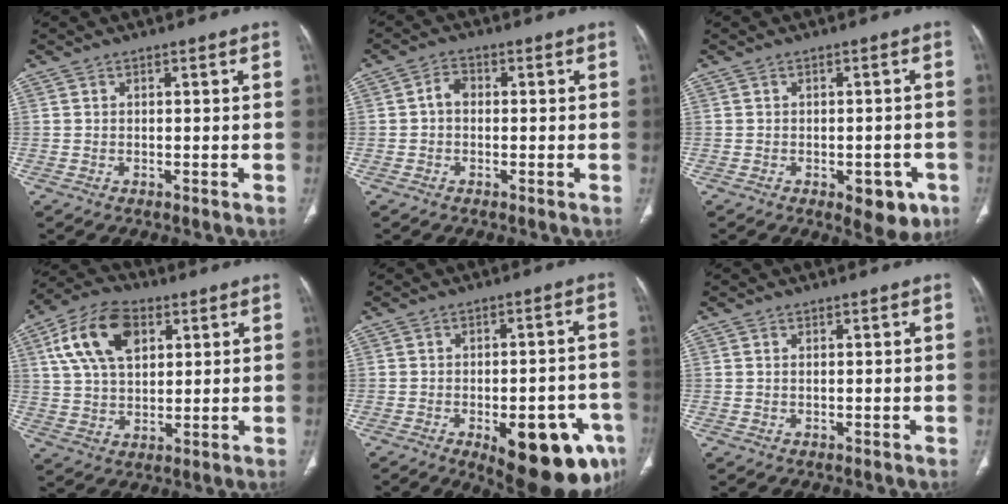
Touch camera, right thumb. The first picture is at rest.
{"total": 2.8, "force": [-0.2, 2.1, 1.9], "torque": [-0.026, 0.011, -0.010]}
{"total": 6.5, "force": [-2.9, 3.4, 4.7], "torque": [-0.034, 0.008, -0.029]}
{"total": 14.3, "force": [5.2, 8.7, 10.1], "torque": [-0.178, 0.001, 0.096]}
{"total": 18.9, "force": [-8.1, 7.7, 15.2], "torque": [-0.137, 0.023, -0.091]}
{"total": 0.0}